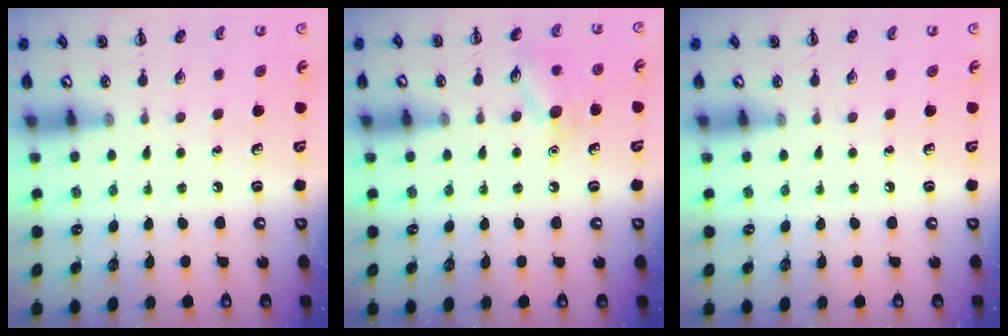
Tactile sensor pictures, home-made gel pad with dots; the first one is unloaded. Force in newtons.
{"total": 9.7, "press": 9.6, "slide": 0.7}
{"total": 0.0}